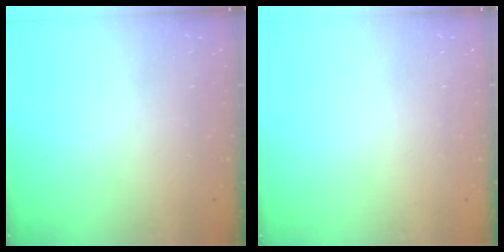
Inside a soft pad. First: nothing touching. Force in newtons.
{"total": 0.0}